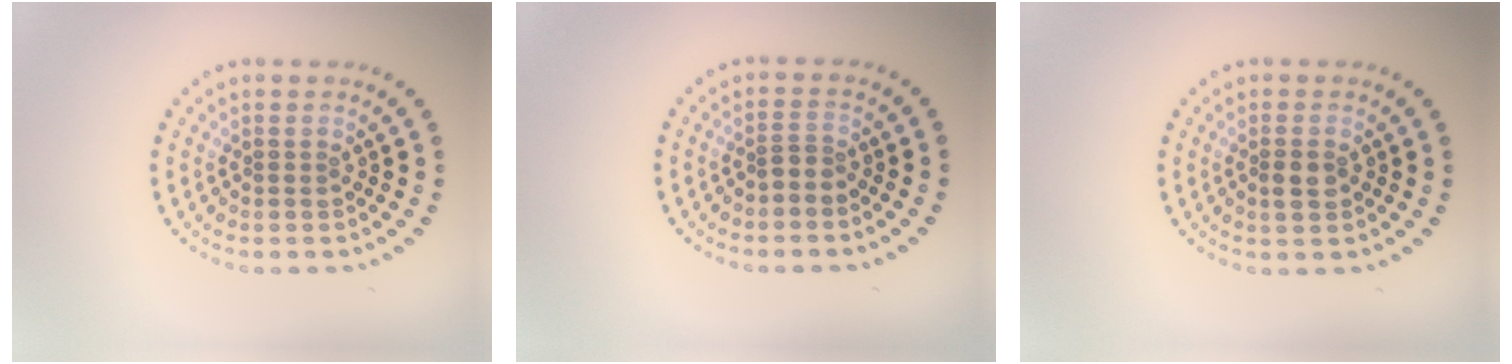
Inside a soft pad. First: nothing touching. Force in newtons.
{"total": 1.1, "press": 0.8, "slide": 0.8}
{"total": 1.8, "press": 1.8, "slide": 0.4}